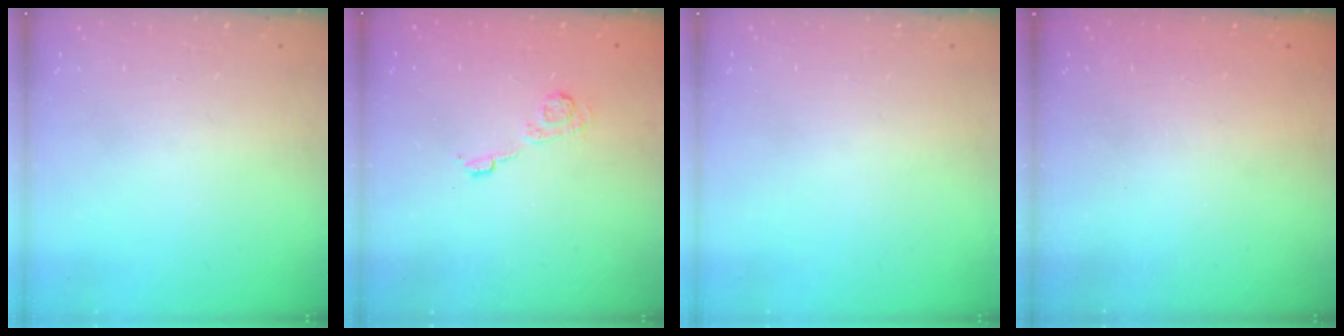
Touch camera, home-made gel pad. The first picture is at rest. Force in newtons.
{"total": 4.1, "press": 4.1, "slide": 0.7}
{"total": 0.0}
{"total": 2.3, "press": 2.1, "slide": 0.7}